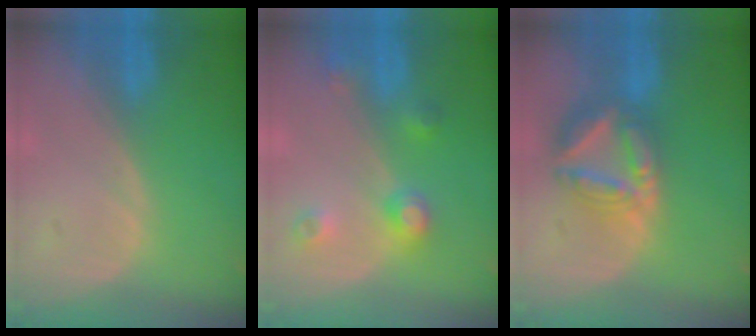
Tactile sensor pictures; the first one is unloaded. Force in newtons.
{"total": 4.5, "press": 4.0, "slide": 2.1}
{"total": 8.2, "press": 7.1, "slide": 4.0}